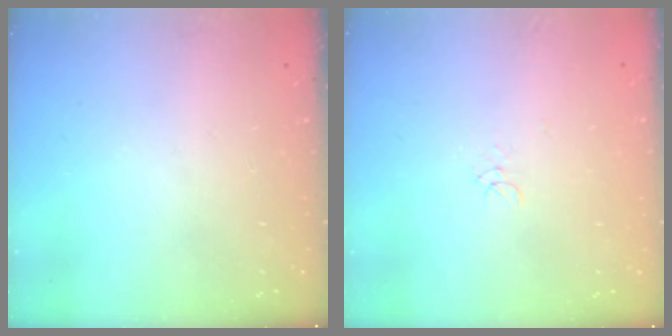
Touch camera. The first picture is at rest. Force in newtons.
{"total": 3.5, "press": 3.5, "slide": 0.2}